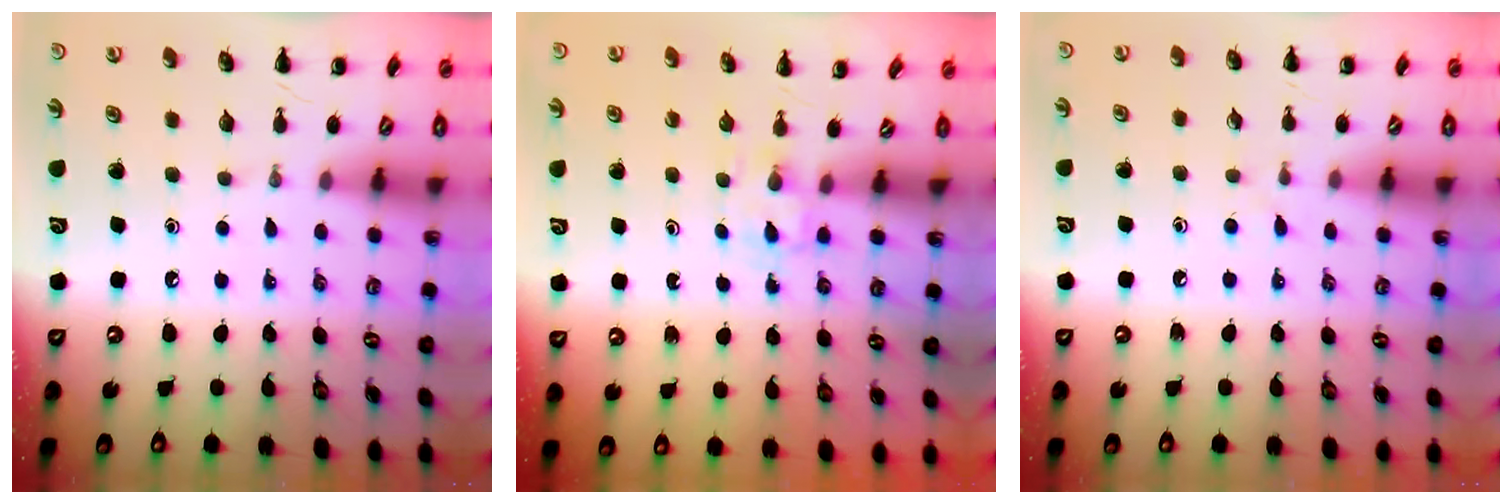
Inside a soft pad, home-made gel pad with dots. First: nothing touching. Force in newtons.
{"total": 2.3, "press": 2.1, "slide": 0.9}
{"total": 3.9, "press": 3.5, "slide": 1.7}